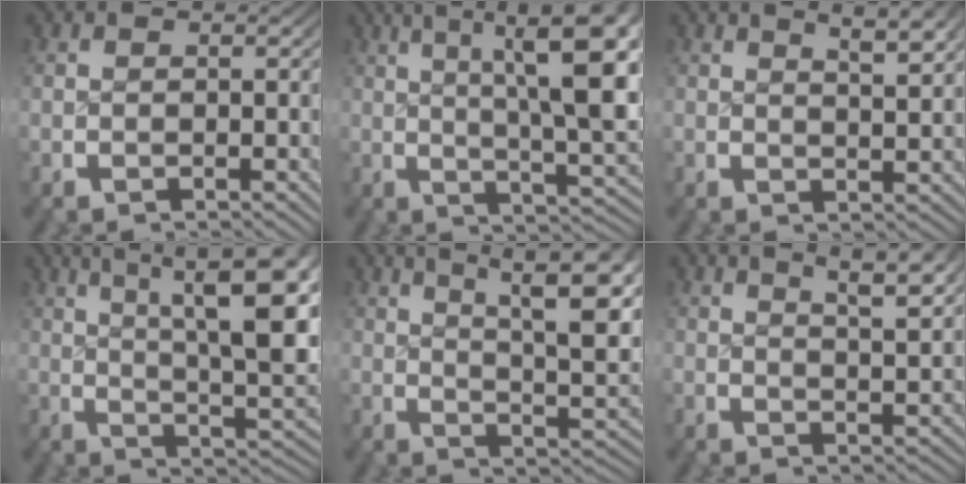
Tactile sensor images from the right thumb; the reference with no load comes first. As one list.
[{"total": 13.5, "force": [3.5, 5.7, 11.7], "torque": [-0.138, -0.005, 0.049]}, {"total": 3.7, "force": [2.4, 0.7, 2.8], "torque": [-0.036, 0.000, 0.040]}, {"total": 12.4, "force": [2.5, 5.7, 10.7], "torque": [-0.130, -0.016, 0.042]}, {"total": 11.0, "force": [3.8, 5.3, 8.8], "torque": [-0.103, -0.005, 0.054]}, {"total": 5.5, "force": [3.3, 1.5, 4.2], "torque": [-0.051, 0.005, 0.051]}]